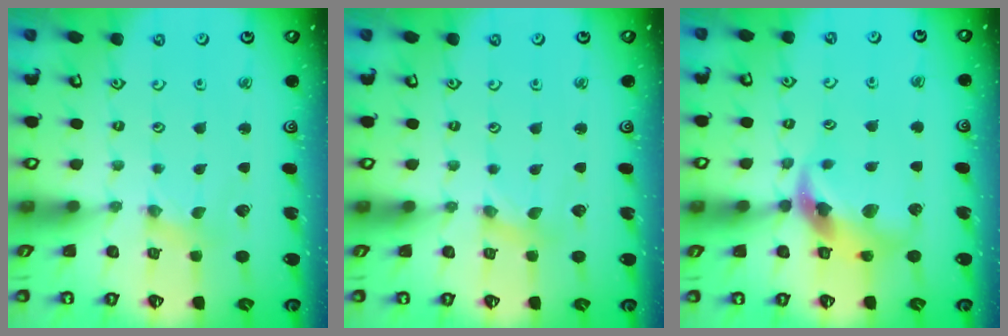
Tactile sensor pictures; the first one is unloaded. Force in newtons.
{"total": 1.0, "press": 1.0, "slide": 0.2}
{"total": 13.0, "press": 12.9, "slide": 1.8}